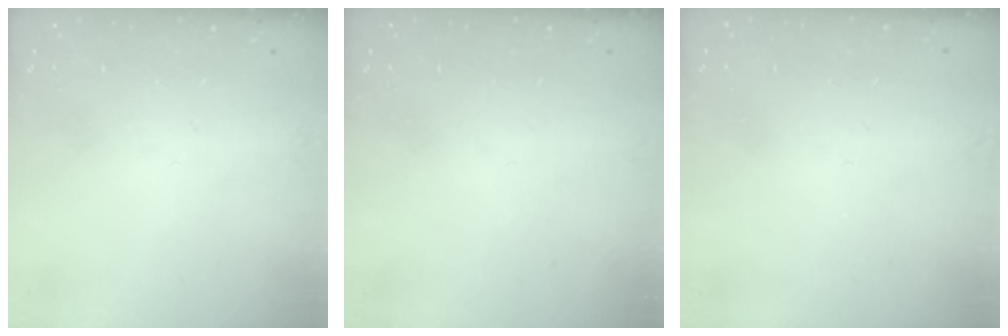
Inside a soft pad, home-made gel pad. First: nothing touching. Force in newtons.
{"total": 0.0}
{"total": 2.7, "press": 2.7, "slide": 0.3}